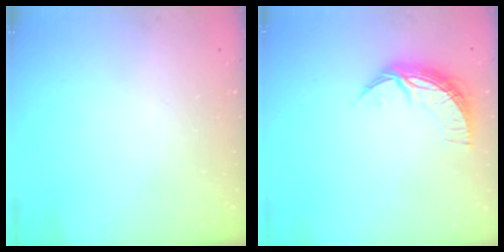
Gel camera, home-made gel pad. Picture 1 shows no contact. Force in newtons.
{"total": 9.7, "press": 9.7, "slide": 0.4}